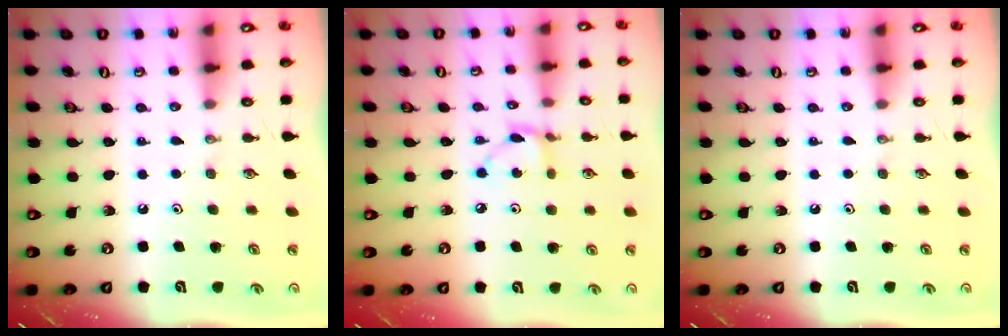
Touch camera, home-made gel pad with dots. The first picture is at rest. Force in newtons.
{"total": 4.0, "press": 4.0, "slide": 0.2}
{"total": 0.0}